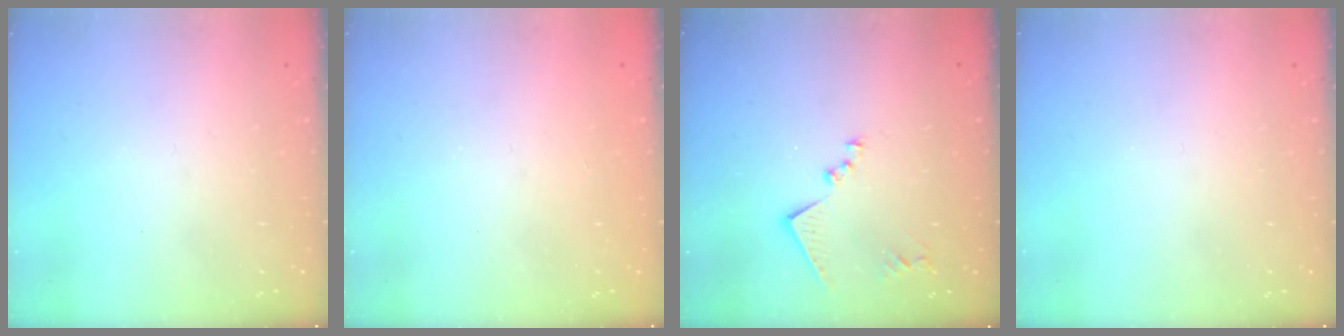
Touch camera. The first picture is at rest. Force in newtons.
{"total": 1.1, "press": 1.0, "slide": 0.4}
{"total": 11.1, "press": 11.1, "slide": 0.9}
{"total": 0.0}